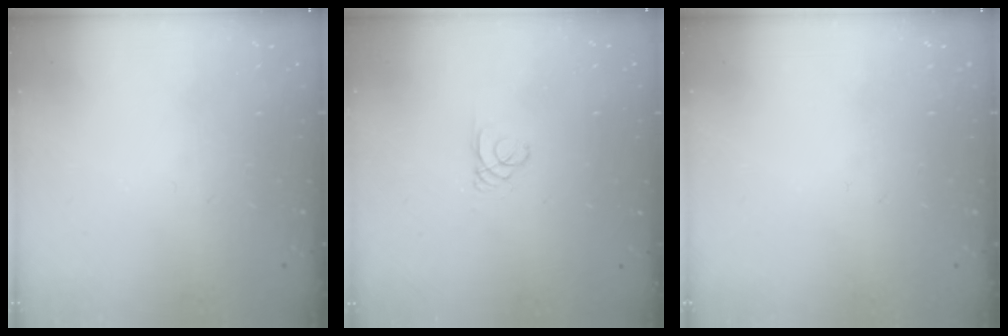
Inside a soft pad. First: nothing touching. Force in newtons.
{"total": 0.6, "press": 0.6, "slide": 0.1}
{"total": 0.0}